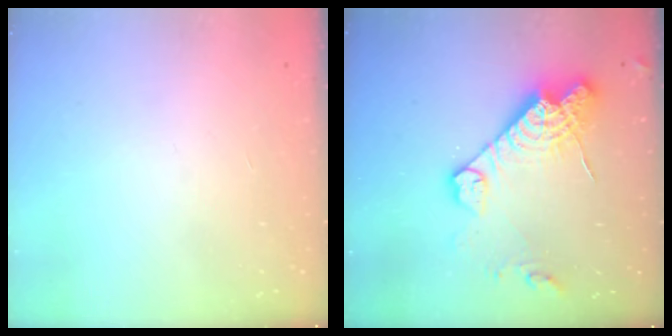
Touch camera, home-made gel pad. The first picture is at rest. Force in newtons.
{"total": 17.7, "press": 17.6, "slide": 1.7}